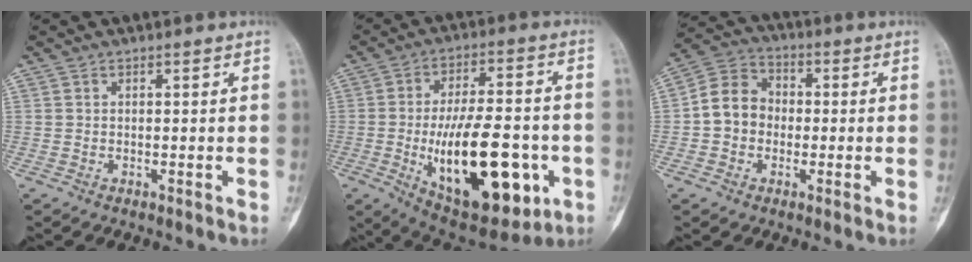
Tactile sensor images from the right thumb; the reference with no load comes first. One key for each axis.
{"total": 24.1, "fx": -6.1, "fy": 10.9, "fz": 20.6, "tx": -0.316, "ty": 0.009, "tz": -0.074}
{"total": 8.8, "fx": -0.8, "fy": 7.5, "fz": 4.4, "tx": -0.058, "ty": 0.034, "tz": -0.030}